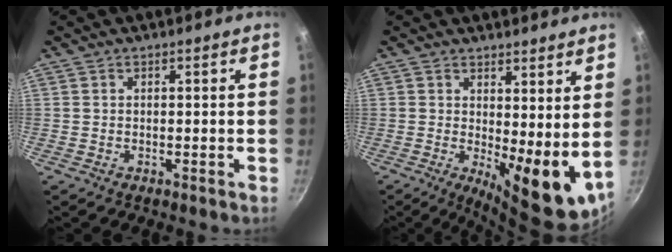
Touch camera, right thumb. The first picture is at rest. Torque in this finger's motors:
{"motor_torque": [2.11, 1.99, 1.50, -0.03, 0.36]}